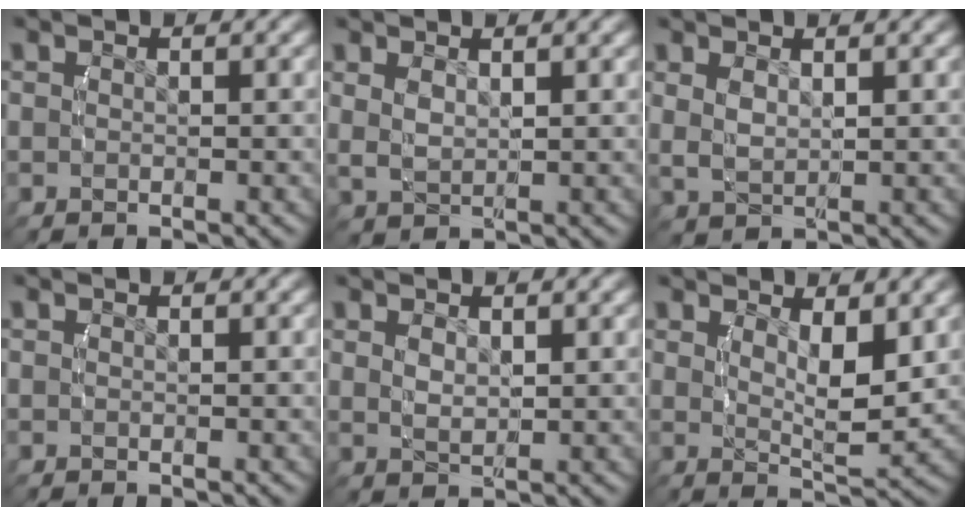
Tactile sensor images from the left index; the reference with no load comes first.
{"total": 2.1, "force": [1.1, 1.0, 1.5], "torque": [-0.029, 0.000, 0.025]}
{"total": 2.4, "force": [1.1, 1.3, 1.7], "torque": [-0.036, -0.002, 0.025]}
{"total": 0.0}
{"total": 1.8, "force": [0.9, 0.6, 1.5], "torque": [-0.025, -0.003, 0.021]}
{"total": 3.5, "force": [1.6, 0.5, 3.0], "torque": [-0.038, -0.013, 0.029]}